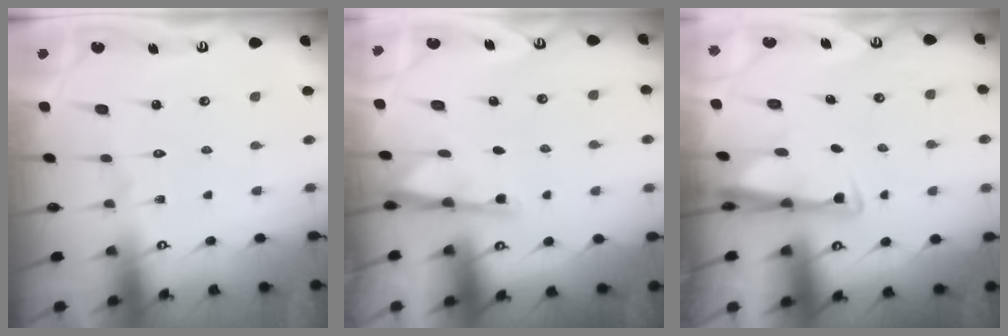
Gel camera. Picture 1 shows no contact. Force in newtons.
{"total": 2.8, "press": 2.8, "slide": 0.5}
{"total": 2.8, "press": 2.7, "slide": 0.9}